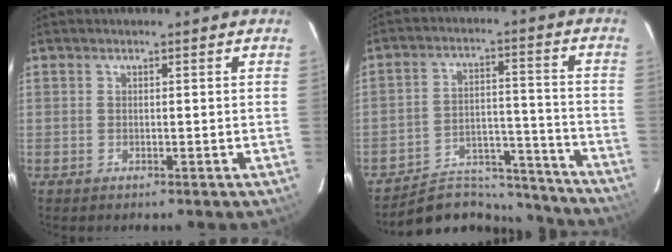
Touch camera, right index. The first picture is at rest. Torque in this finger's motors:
{"motor_torque": [-0.77, -0.78, -0.77, -0.17]}